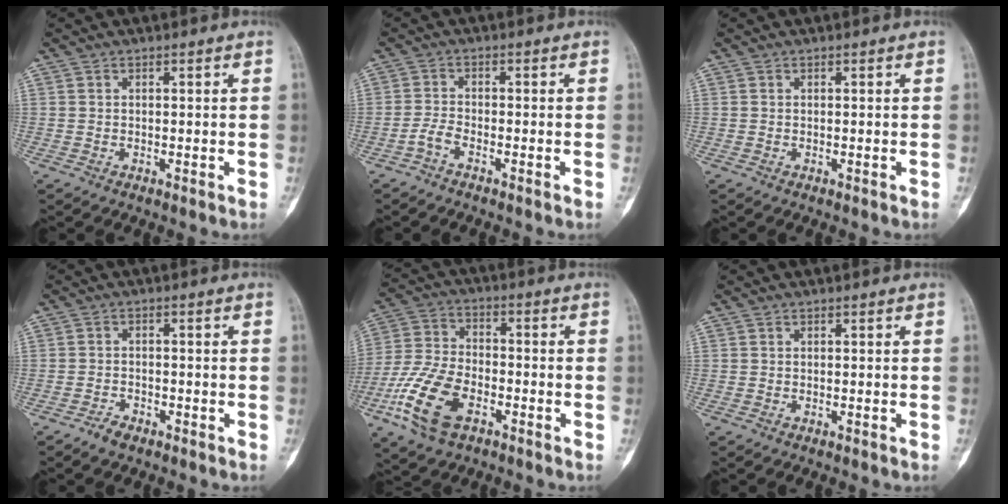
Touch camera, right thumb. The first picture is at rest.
{"total": 2.2, "force": [-1.6, 0.5, 1.5], "torque": [-0.037, 0.008, -0.038]}
{"total": 0.0}
{"total": 2.2, "force": [-1.7, 1.0, 0.9], "torque": [-0.019, 0.008, -0.031]}
{"total": 14.0, "force": [-6.2, 7.7, 9.8], "torque": [-0.207, 0.017, -0.123]}
{"total": 0.0}